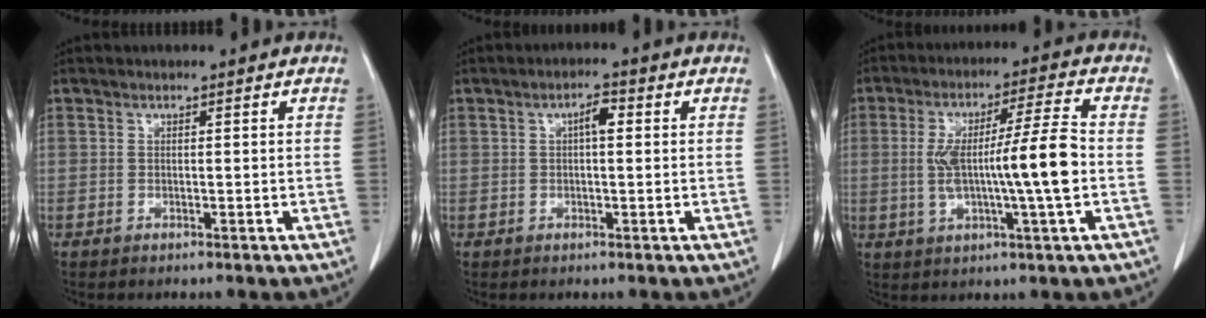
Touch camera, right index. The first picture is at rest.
{"total": 2.6, "force": [0.5, 0.7, 2.4], "torque": [-0.040, 0.006, 0.007]}
{"total": 12.2, "force": [-0.9, -0.1, 12.1], "torque": [-0.220, 0.010, -0.017]}